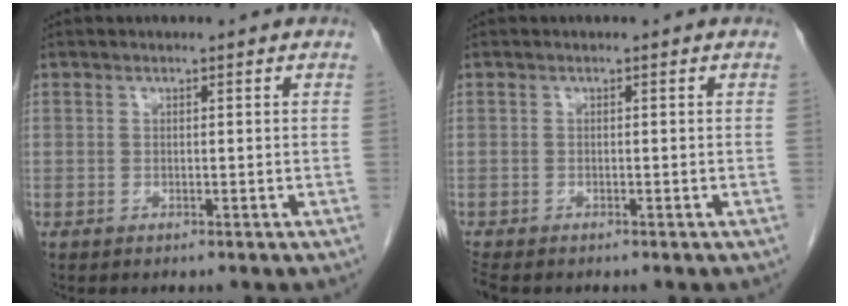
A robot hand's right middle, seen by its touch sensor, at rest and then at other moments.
{"total": 1.7, "force": [-1.5, 0.5, 0.7], "torque": [-0.019, -0.007, -0.025]}